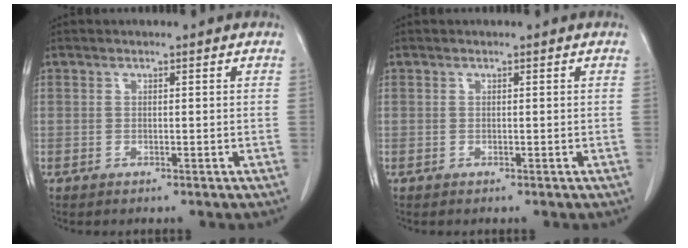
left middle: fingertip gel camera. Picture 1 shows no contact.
{"total": 0.0}